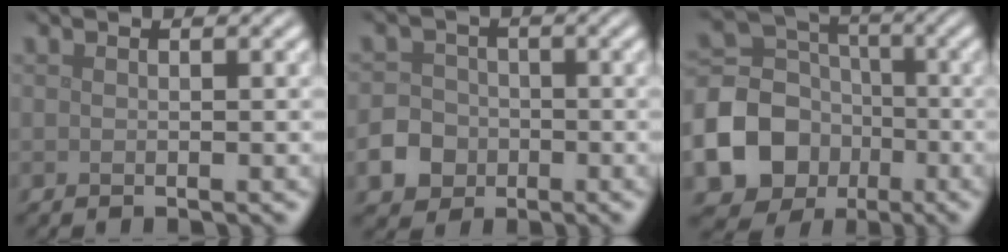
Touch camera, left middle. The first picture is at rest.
{"total": 4.2, "force": [-1.7, 3.6, 1.2], "torque": [-0.011, -0.004, -0.045]}
{"total": 12.9, "force": [-4.4, 11.4, 4.1], "torque": [-0.106, -0.034, -0.104]}